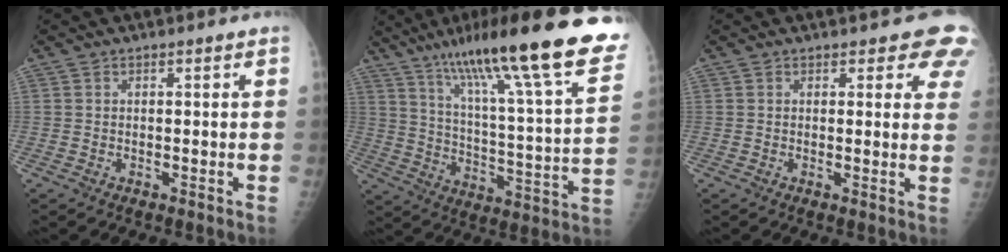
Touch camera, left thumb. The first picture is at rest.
{"total": 29.8, "force": [19.5, 4.4, 22.1], "torque": [-0.323, -0.045, 0.294]}
{"total": 6.7, "force": [5.6, 2.6, 2.6], "torque": [0.013, -0.023, 0.043]}